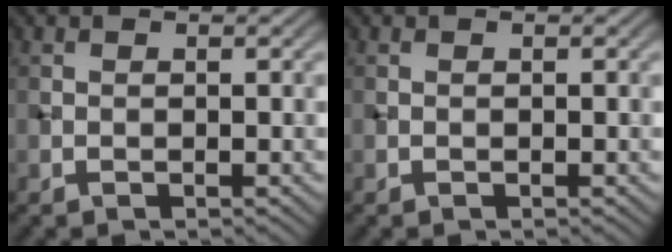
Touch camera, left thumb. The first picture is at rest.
{"total": 0.0}